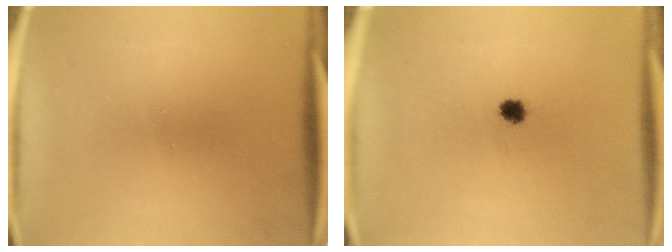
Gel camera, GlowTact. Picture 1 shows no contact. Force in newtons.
{"total": 2.4}